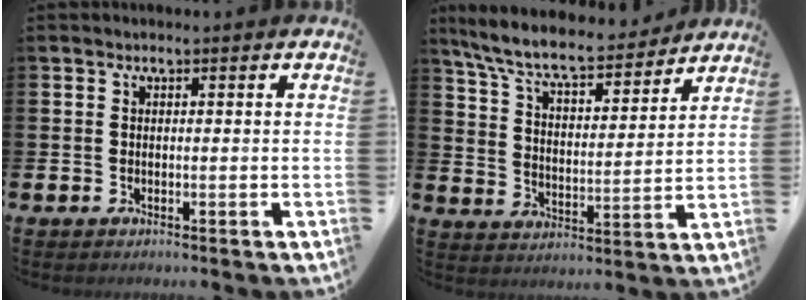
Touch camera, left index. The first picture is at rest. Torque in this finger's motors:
{"motor_torque": [1.02, -1.12, 0.78, 0.21]}